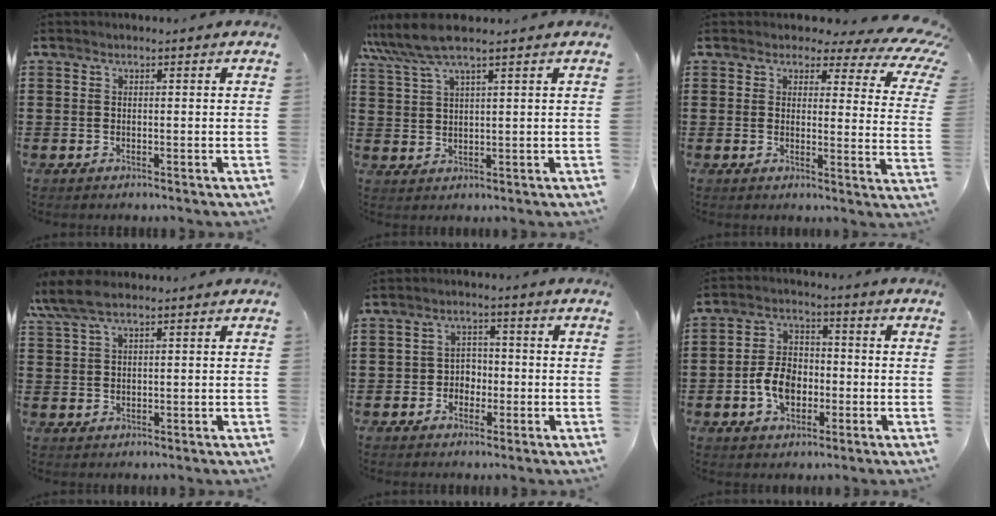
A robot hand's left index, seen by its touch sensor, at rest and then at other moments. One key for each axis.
{"total": 5.9, "fx": 4.5, "fy": 0.6, "fz": 3.9, "tx": -0.094, "ty": -0.007, "tz": 0.078}
{"total": 3.9, "fx": 2.8, "fy": 1.6, "fz": 2.2, "tx": -0.045, "ty": -0.017, "tz": 0.042}
{"total": 5.5, "fx": 3.8, "fy": 1.3, "fz": 3.8, "tx": -0.088, "ty": 0.001, "tz": 0.069}
{"total": 3.1, "fx": -1.3, "fy": 2.7, "fz": 0.9, "tx": -0.029, "ty": 0.007, "tz": -0.031}
{"total": 6.5, "fx": -2.0, "fy": 4.4, "fz": 4.3, "tx": -0.100, "ty": 0.007, "tz": -0.042}